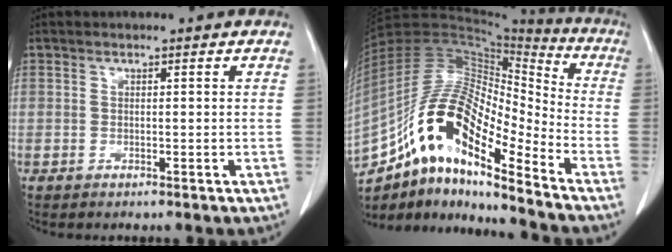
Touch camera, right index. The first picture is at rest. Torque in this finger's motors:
{"motor_torque": [1.27, -0.87, 0.62, 0.21]}